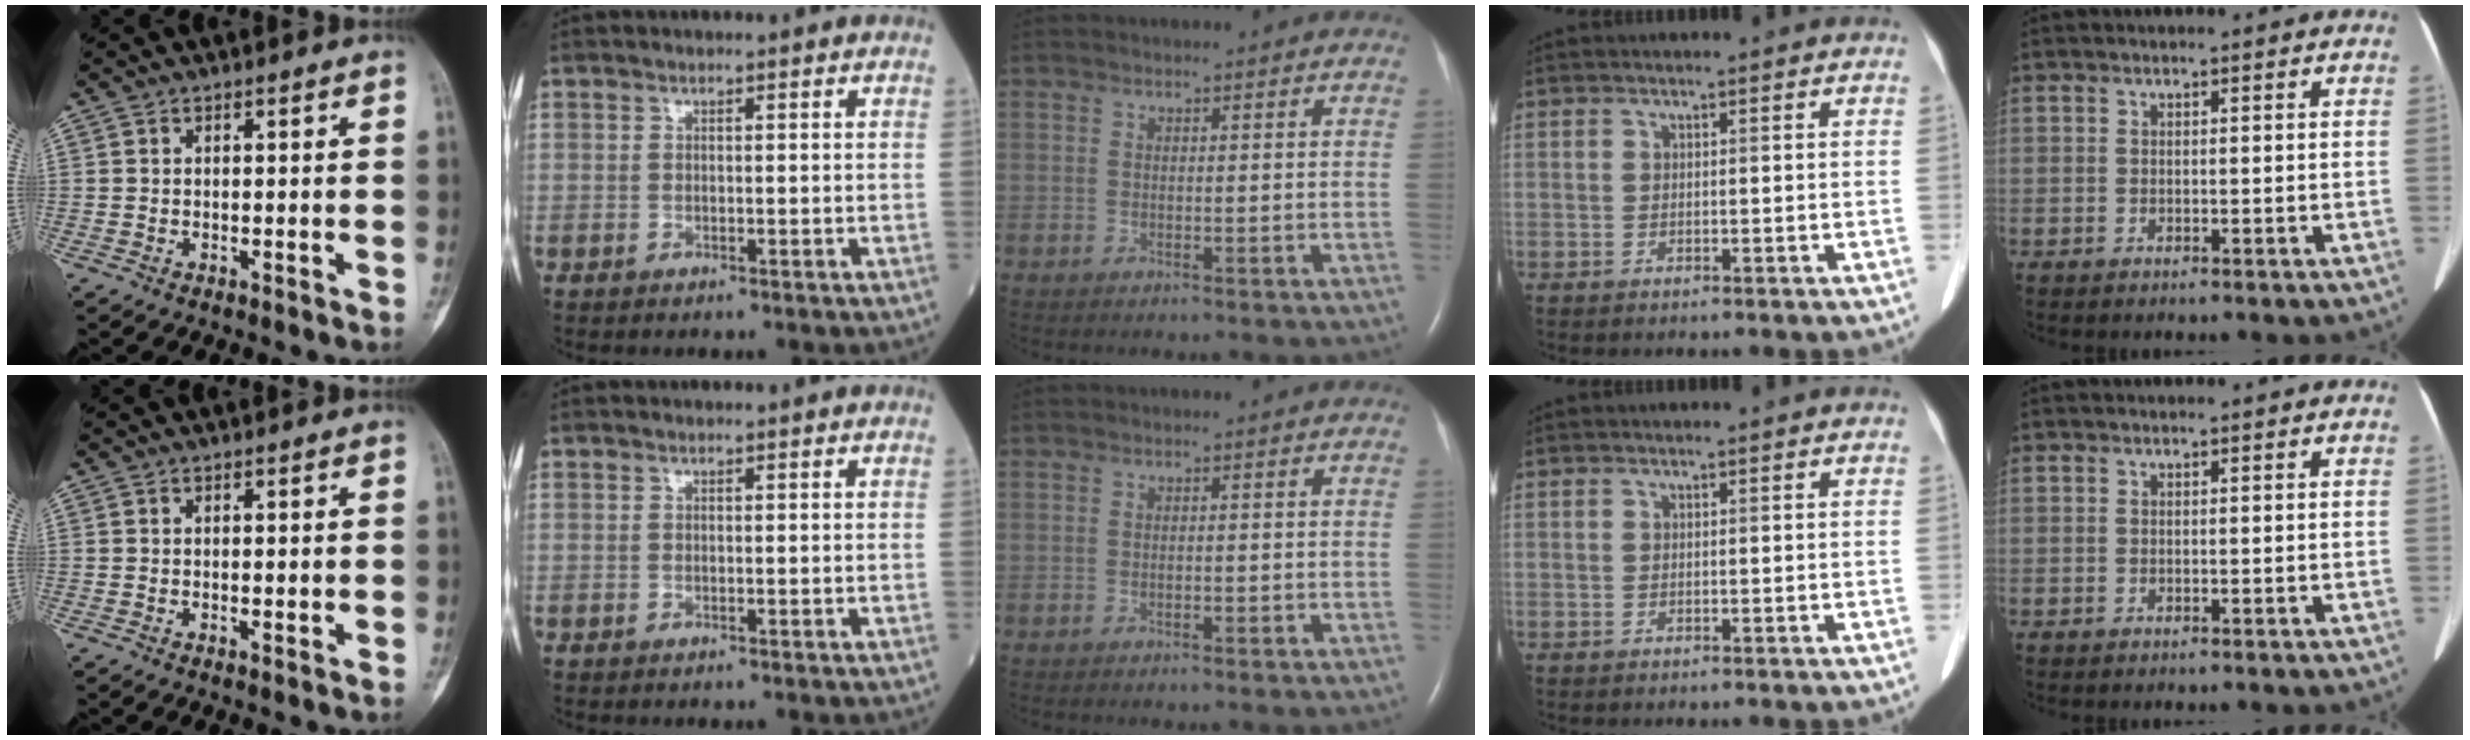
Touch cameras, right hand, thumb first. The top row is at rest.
{"thumb": {"total": 1.0, "force": [0.0, 0.4, 0.9], "torque": [-0.009, -0.003, 0.000]}, "middle": {"total": 0.8, "force": [-0.4, 0.2, 0.6], "torque": [-0.015, 0.000, -0.004]}}